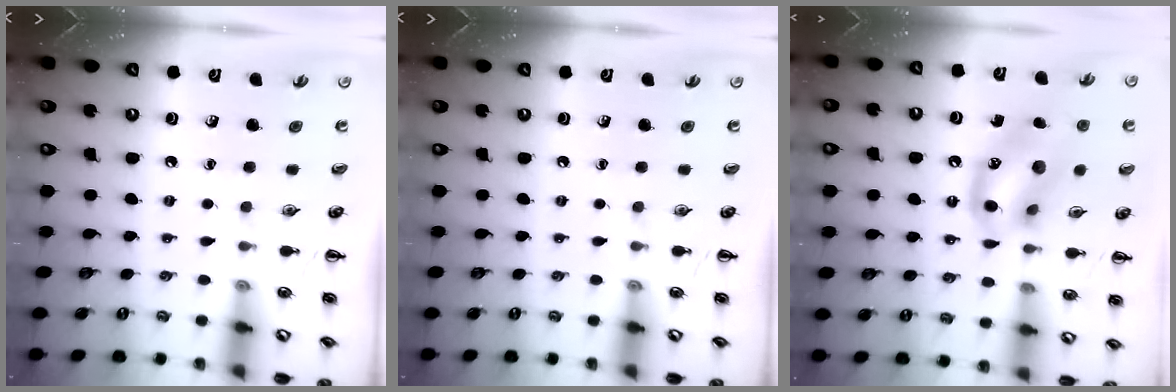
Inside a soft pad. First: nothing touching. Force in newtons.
{"total": 0.0}
{"total": 13.6, "press": 13.5, "slide": 1.7}